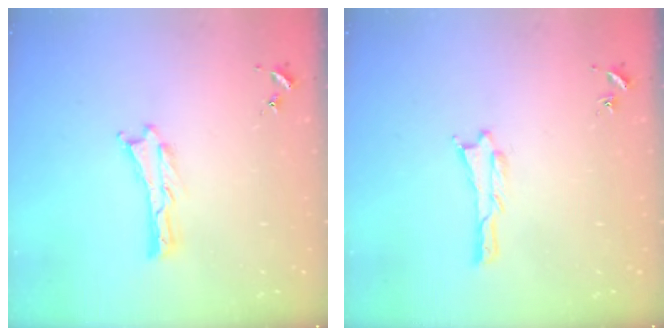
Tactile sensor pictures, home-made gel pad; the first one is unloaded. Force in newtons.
{"total": 0.0}